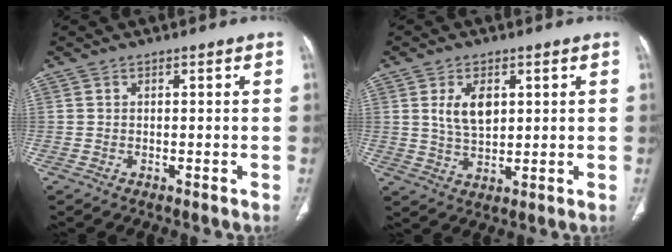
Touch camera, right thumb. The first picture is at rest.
{"total": 6.4, "force": [1.9, 3.7, 4.9], "torque": [-0.080, -0.010, 0.040]}